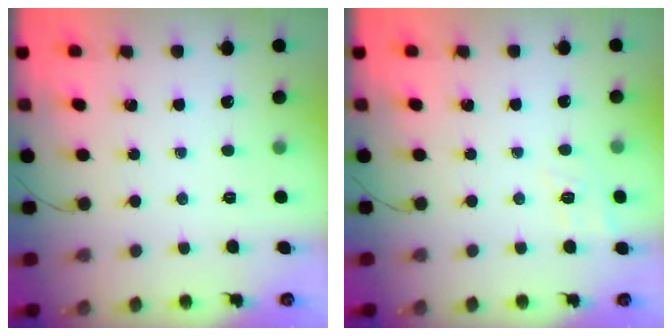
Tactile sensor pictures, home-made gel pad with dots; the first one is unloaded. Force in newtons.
{"total": 9.4, "press": 9.1, "slide": 2.4}